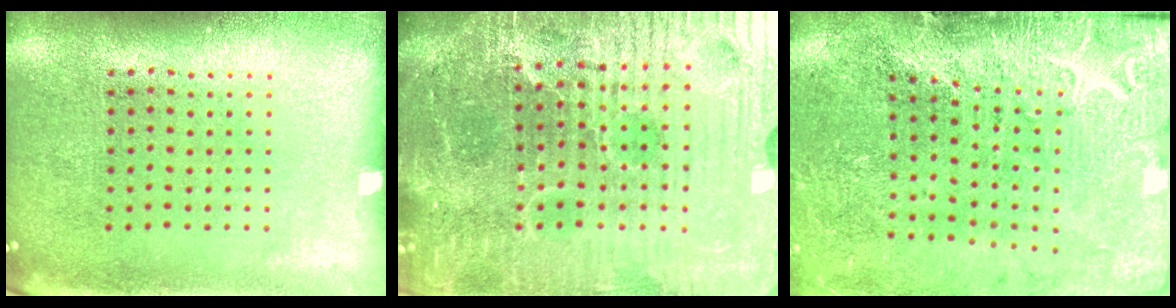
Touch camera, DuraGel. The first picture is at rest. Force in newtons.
{"total": 7.4, "press": 6.6, "slide": 3.3}
{"total": 3.2, "press": 3.2, "slide": 0.4}